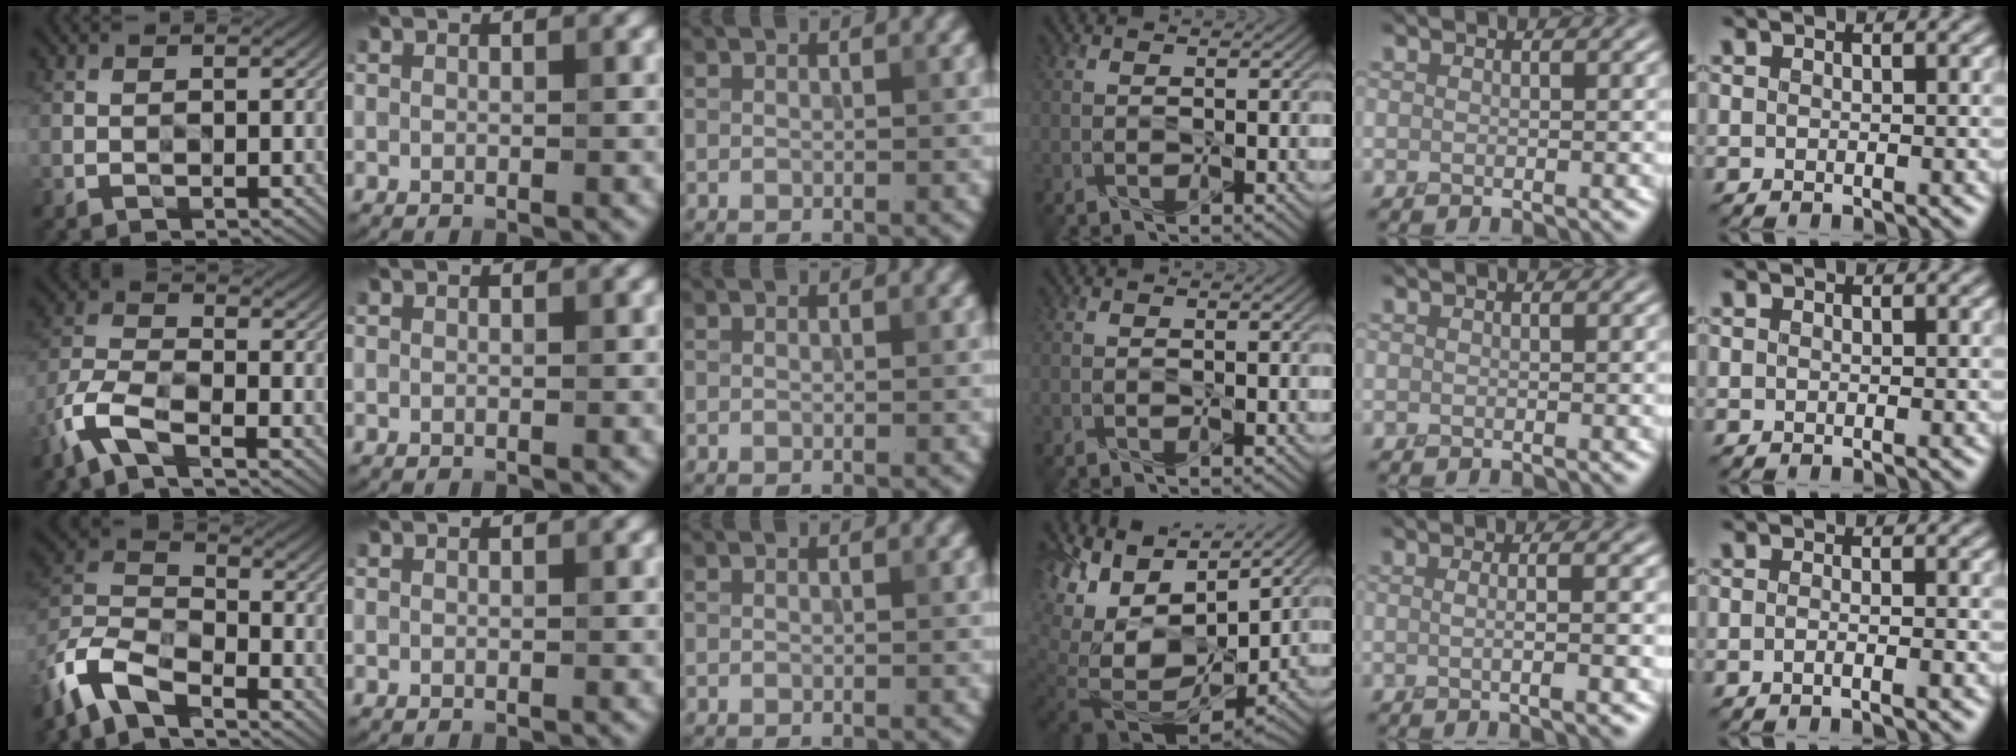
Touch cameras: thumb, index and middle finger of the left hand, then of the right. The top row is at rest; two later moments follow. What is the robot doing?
{"motion": "wipe", "object": "whiteboard"}